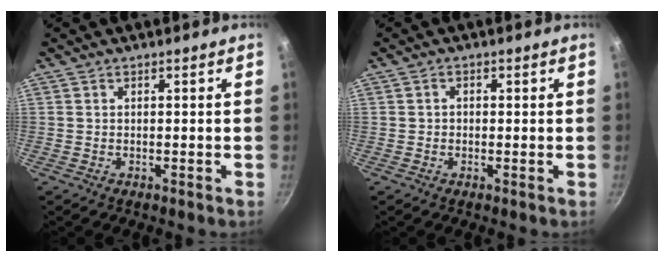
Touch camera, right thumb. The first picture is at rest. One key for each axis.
{"total": 0.9, "fx": 0.0, "fy": 0.9, "fz": 0.4, "tx": -0.002, "ty": 0.003, "tz": -0.001}